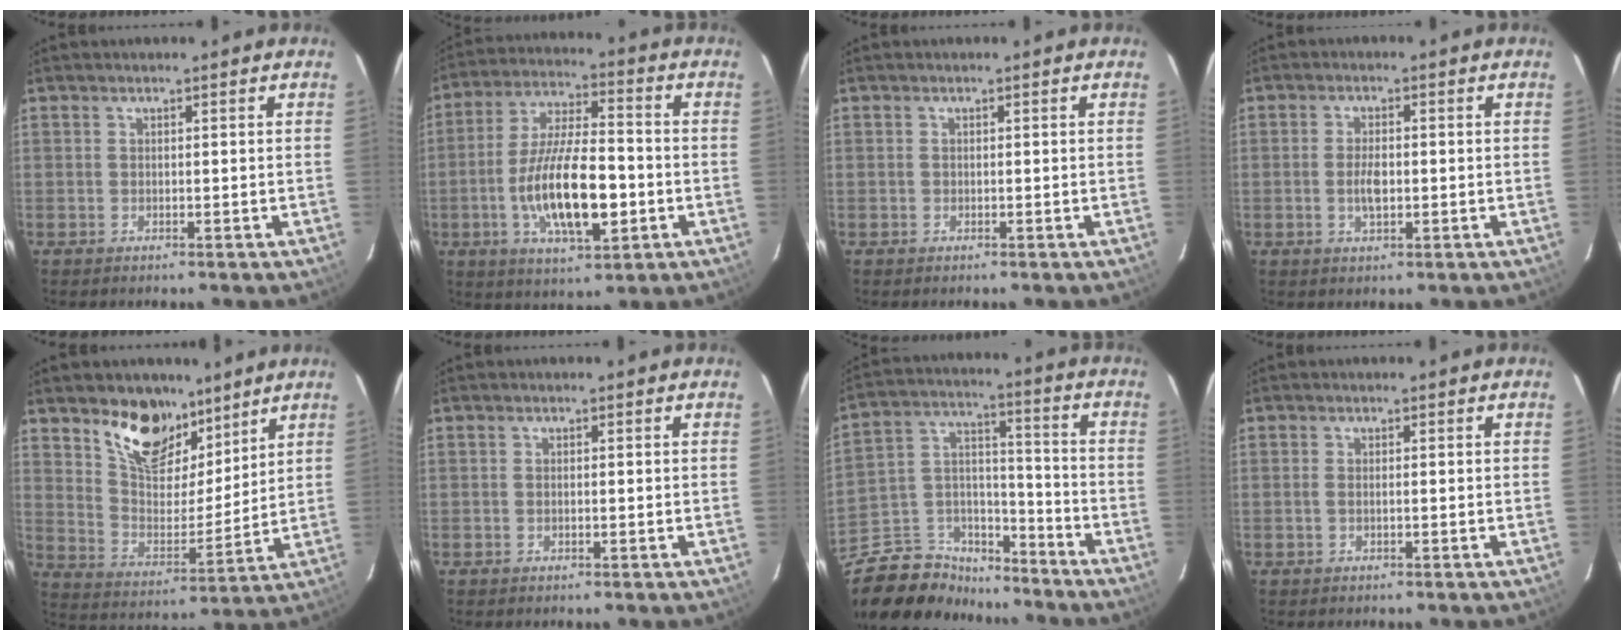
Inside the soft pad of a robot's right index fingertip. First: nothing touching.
{"total": 16.4, "force": [-4.0, 5.4, 14.9], "torque": [-0.286, -0.006, -0.067]}
{"total": 0.0}
{"total": 3.9, "force": [-0.6, 1.8, 3.4], "torque": [-0.065, -0.001, -0.008]}
{"total": 13.8, "force": [9.7, 7.2, 6.7], "torque": [-0.125, -0.002, 0.176]}
{"total": 0.6, "force": [-0.1, 0.1, 0.6], "torque": [-0.012, 0.002, -0.002]}
{"total": 18.2, "force": [-14.4, 9.1, 6.4], "torque": [-0.150, 0.052, -0.235]}
{"total": 1.1, "force": [-0.3, 0.2, 1.0], "torque": [-0.021, 0.001, -0.005]}